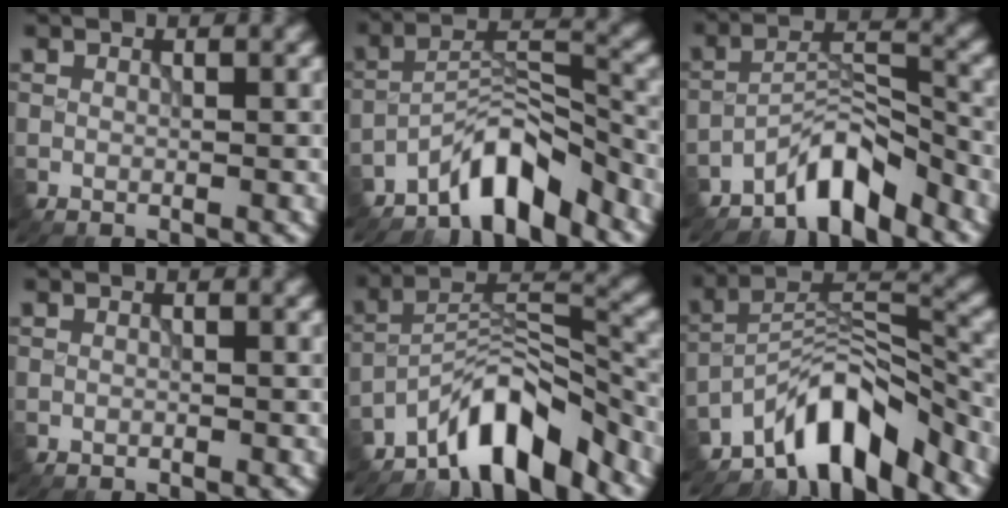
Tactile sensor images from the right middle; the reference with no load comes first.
{"total": 6.1, "force": [-5.0, 1.6, 3.1], "torque": [-0.040, 0.013, -0.095]}
{"total": 5.2, "force": [-4.3, 1.2, 2.6], "torque": [-0.036, 0.014, -0.087]}
{"total": 0.0}
{"total": 8.0, "force": [-6.4, 2.2, 4.4], "torque": [-0.060, 0.010, -0.122]}
{"total": 8.8, "force": [-6.7, 2.7, 4.9], "torque": [-0.066, 0.006, -0.131]}